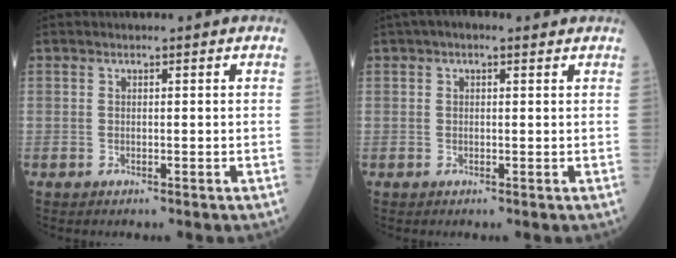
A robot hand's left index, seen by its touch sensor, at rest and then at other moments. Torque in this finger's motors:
{"motor_torque": [0.55, -1.01, -0.06, 0.06]}